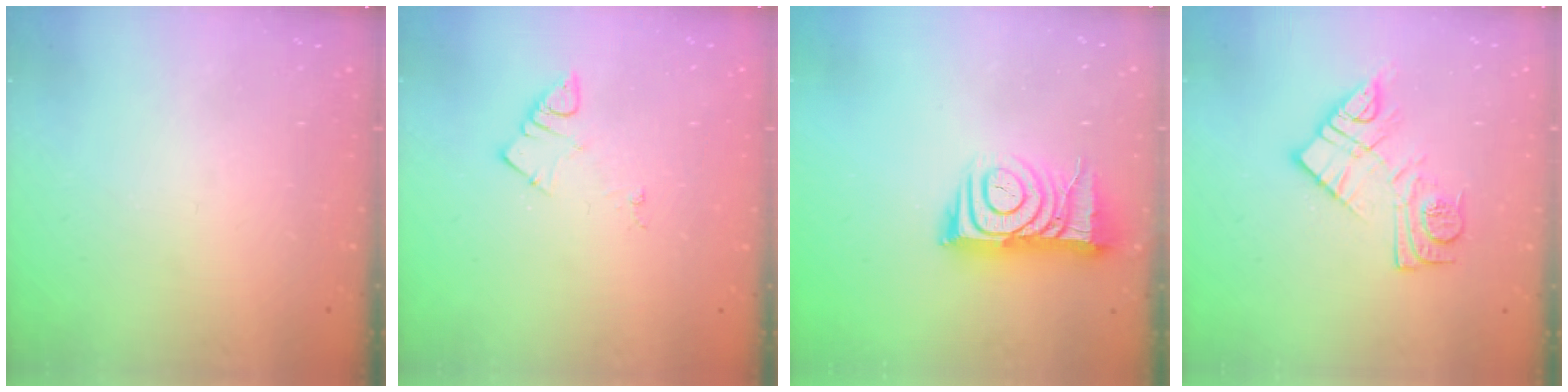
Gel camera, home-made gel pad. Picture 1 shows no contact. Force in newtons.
{"total": 3.8, "press": 3.8, "slide": 0.5}
{"total": 11.3, "press": 11.2, "slide": 1.0}
{"total": 12.0, "press": 12.0, "slide": 0.9}